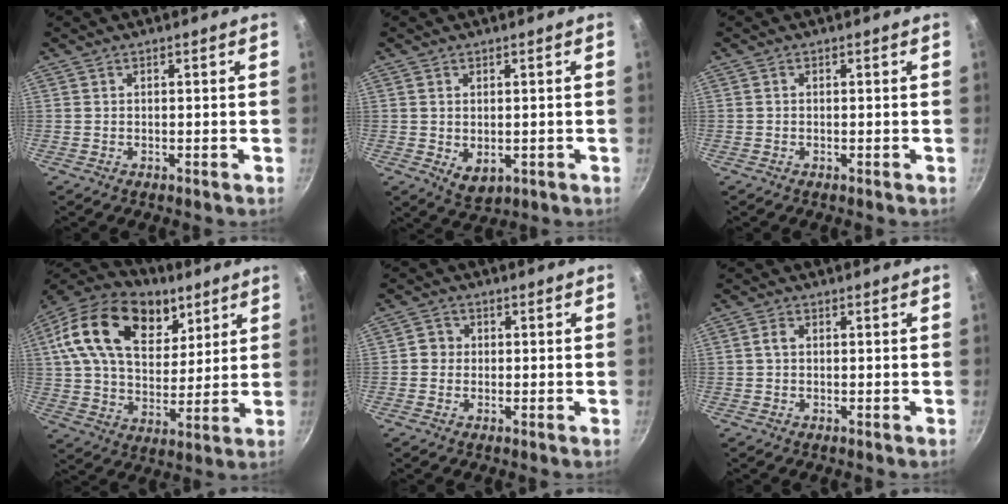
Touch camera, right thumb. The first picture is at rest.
{"total": 4.3, "force": [-0.4, 2.9, 3.2], "torque": [-0.048, -0.014, 0.002]}
{"total": 0.0}
{"total": 24.9, "force": [11.2, 15.8, 15.7], "torque": [-0.250, -0.016, 0.185]}
{"total": 2.6, "force": [-0.2, 2.5, 0.7], "torque": [0.005, 0.006, -0.010]}
{"total": 1.4, "force": [0.1, 1.0, 1.0], "torque": [-0.018, 0.007, 0.001]}